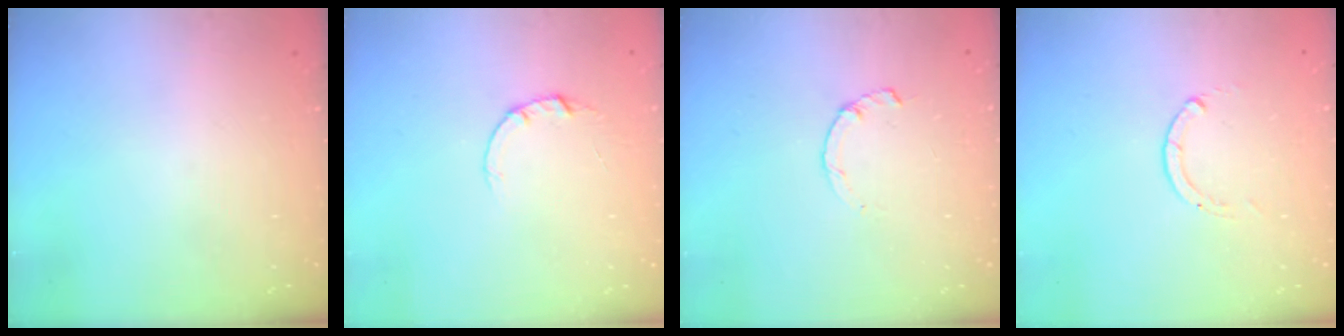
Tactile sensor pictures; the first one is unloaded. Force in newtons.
{"total": 2.0, "press": 2.0, "slide": 0.2}
{"total": 2.2, "press": 2.2, "slide": 0.2}
{"total": 0.0}